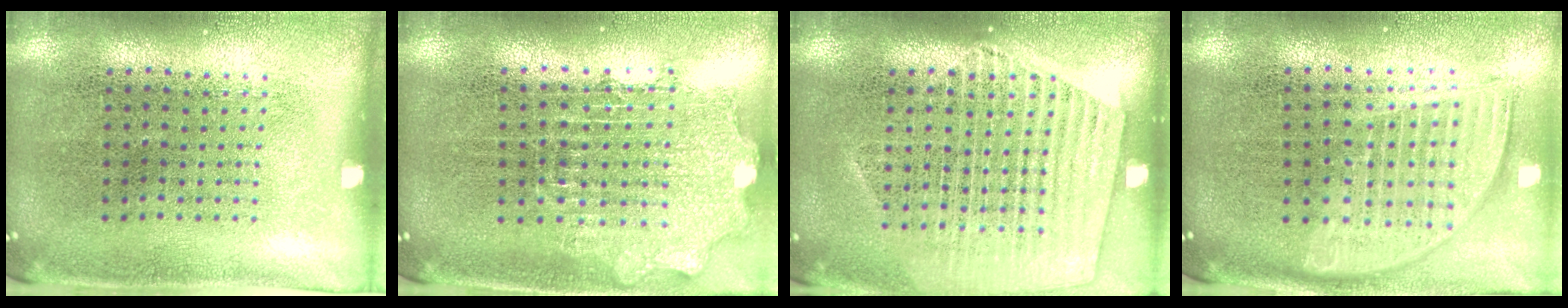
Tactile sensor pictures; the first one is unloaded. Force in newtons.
{"total": 1.9, "press": 1.5, "slide": 1.1}
{"total": 1.5, "press": 1.4, "slide": 0.4}
{"total": 1.8, "press": 1.5, "slide": 1.0}